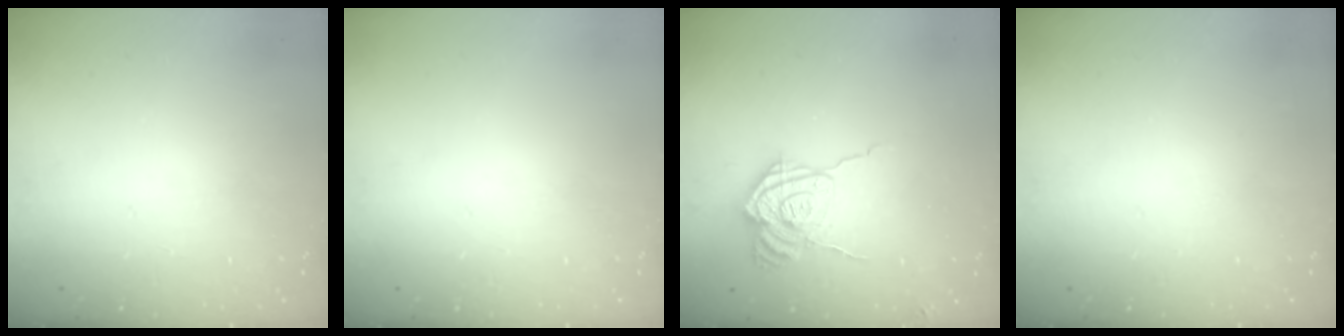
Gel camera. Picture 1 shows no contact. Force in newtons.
{"total": 0.0}
{"total": 13.9, "press": 13.8, "slide": 1.5}
{"total": 0.0}